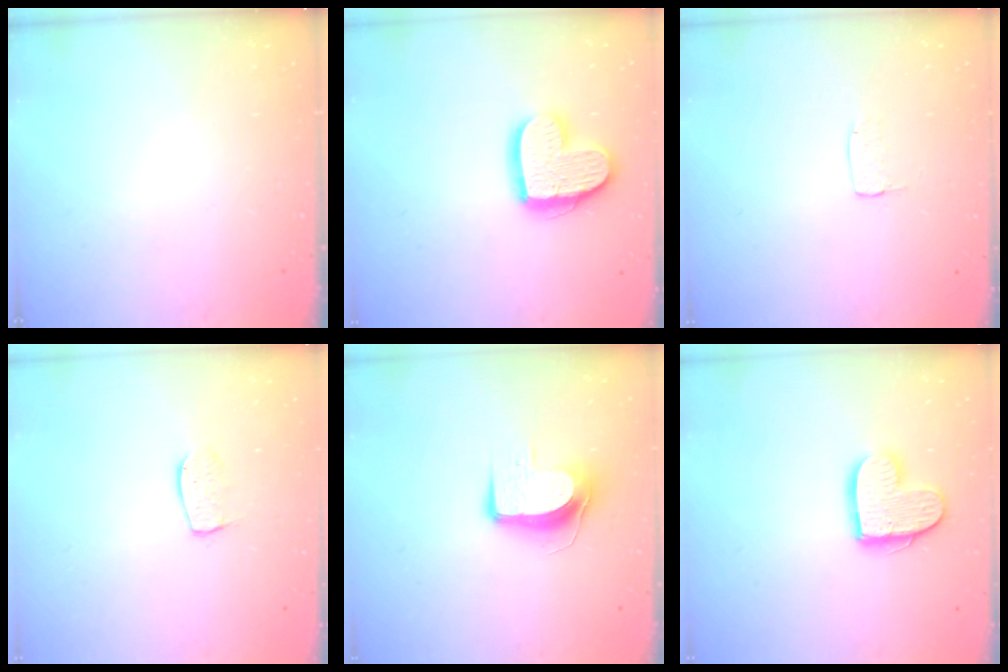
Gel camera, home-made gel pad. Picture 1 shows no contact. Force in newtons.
{"total": 14.9, "press": 14.8, "slide": 1.1}
{"total": 2.9, "press": 2.9, "slide": 0.2}
{"total": 6.7, "press": 6.7, "slide": 0.5}
{"total": 10.0, "press": 10.0, "slide": 1.0}
{"total": 13.4, "press": 13.3, "slide": 1.2}